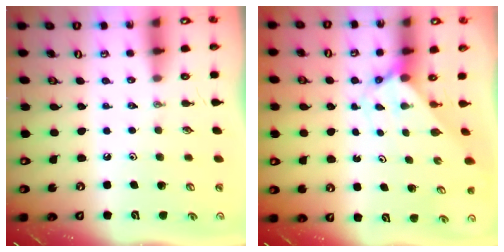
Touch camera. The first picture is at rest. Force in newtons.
{"total": 1.9, "press": 1.9, "slide": 0.2}